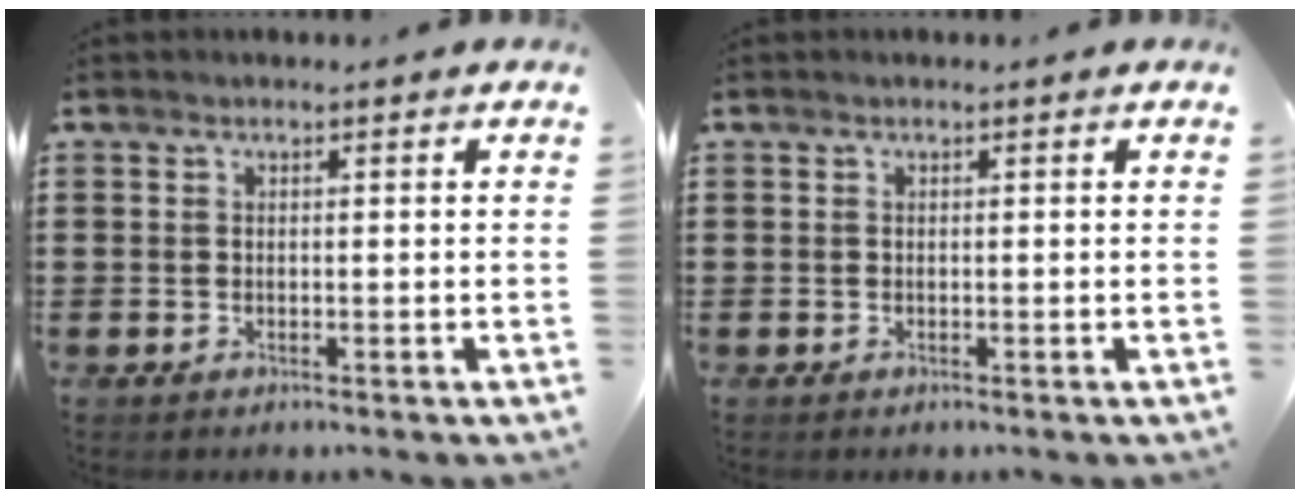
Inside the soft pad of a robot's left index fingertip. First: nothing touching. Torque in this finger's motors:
{"motor_torque": [0.00, 0.00, 0.00, 0.00]}